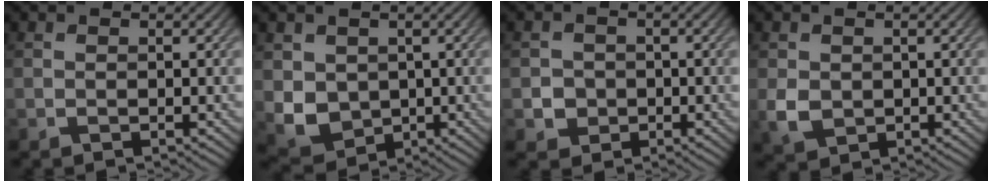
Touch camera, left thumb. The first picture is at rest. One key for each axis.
{"total": 5.6, "fx": 0.6, "fy": 4.8, "fz": 2.7, "tx": -0.087, "ty": -0.019, "tz": 0.011}
{"total": 2.9, "fx": -0.6, "fy": 2.8, "fz": 0.7, "tx": -0.010, "ty": -0.007, "tz": -0.019}
{"total": 3.4, "fx": 0.0, "fy": 2.9, "fz": 1.8, "tx": -0.046, "ty": -0.008, "tz": 0.004}